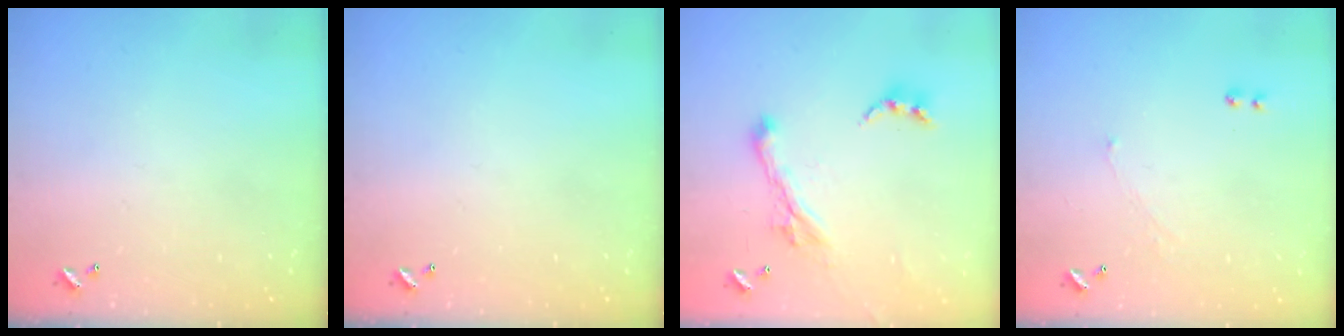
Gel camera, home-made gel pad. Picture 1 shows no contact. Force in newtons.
{"total": 0.0}
{"total": 2.8, "press": 2.5, "slide": 1.3}
{"total": 1.0, "press": 0.7, "slide": 0.6}